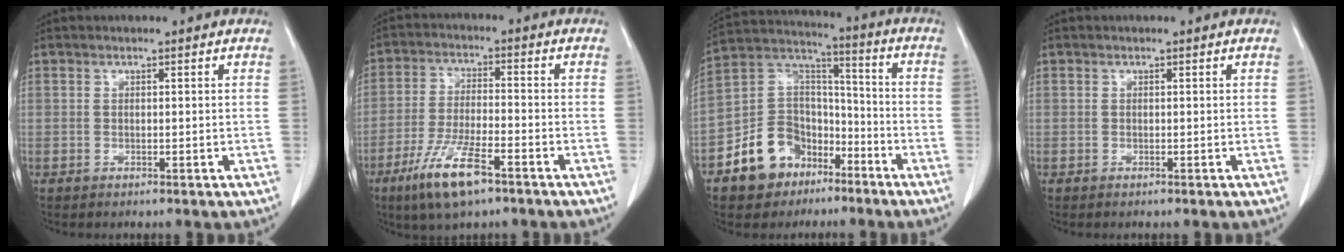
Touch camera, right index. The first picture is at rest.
{"total": 10.1, "force": [-6.1, 1.9, 7.8], "torque": [-0.158, -0.020, -0.109]}
{"total": 12.7, "force": [-7.0, 9.5, 4.6], "torque": [-0.088, 0.052, -0.117]}
{"total": 0.0}